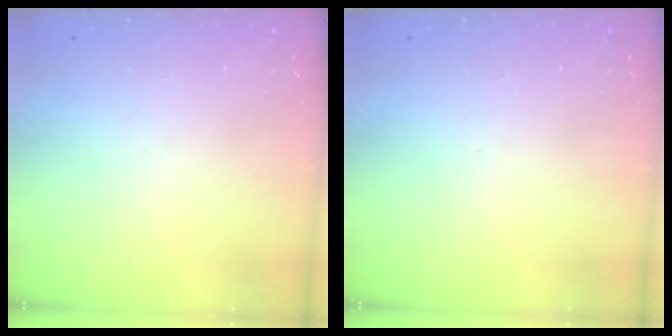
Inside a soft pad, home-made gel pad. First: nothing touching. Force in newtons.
{"total": 0.0}